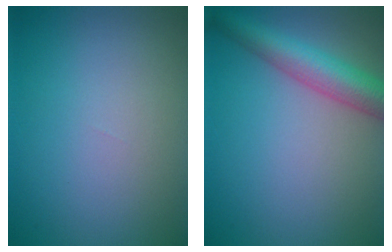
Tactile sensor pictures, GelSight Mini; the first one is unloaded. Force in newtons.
{"total": 5.3, "press": 5.3, "slide": 0.2}